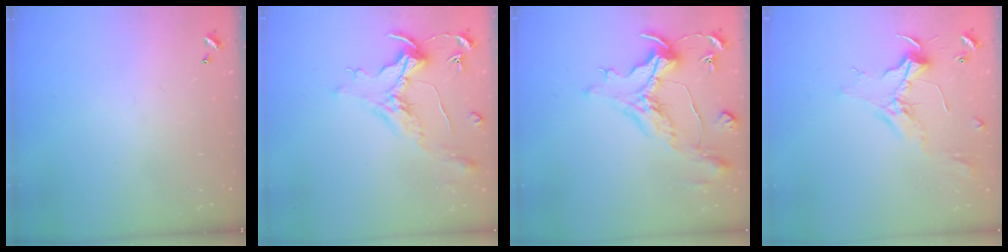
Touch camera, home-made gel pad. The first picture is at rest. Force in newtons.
{"total": 1.6, "press": 1.4, "slide": 0.7}
{"total": 1.5, "press": 0.8, "slide": 1.2}
{"total": 2.4, "press": 2.3, "slide": 0.8}